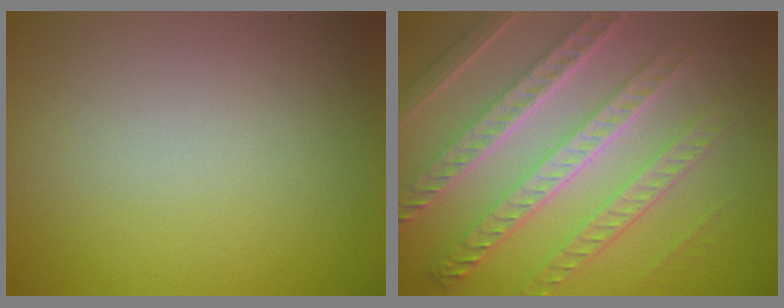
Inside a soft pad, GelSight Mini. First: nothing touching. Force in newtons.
{"total": 8.4, "press": 6.2, "slide": 5.8}